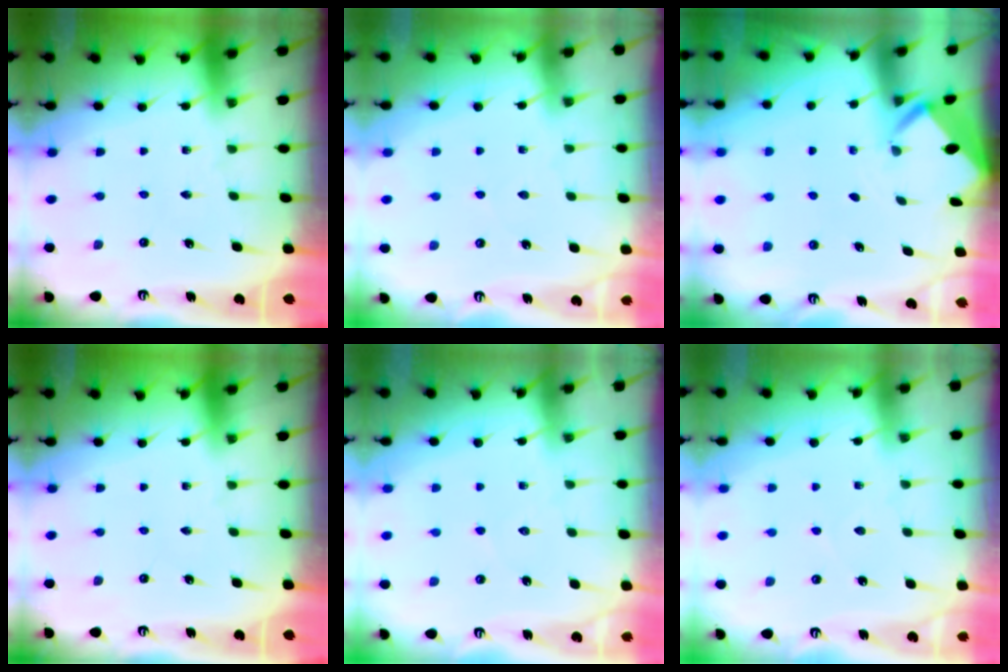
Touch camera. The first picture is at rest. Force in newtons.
{"total": 2.3, "press": 2.3, "slide": 0.4}
{"total": 2.3, "press": 2.3, "slide": 0.2}
{"total": 0.0}
{"total": 4.0, "press": 4.0, "slide": 0.5}
{"total": 3.5, "press": 3.4, "slide": 0.5}